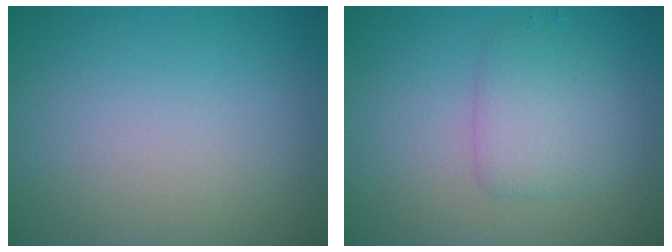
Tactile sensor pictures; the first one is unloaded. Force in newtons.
{"total": 2.9, "press": 2.9, "slide": 0.0}